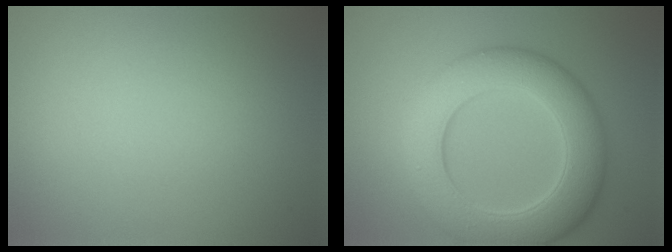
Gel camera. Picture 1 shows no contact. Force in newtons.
{"total": 9.0, "press": 9.0, "slide": 0.2}